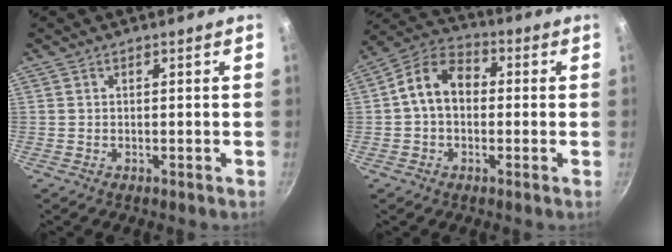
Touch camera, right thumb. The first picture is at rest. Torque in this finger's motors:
{"motor_torque": [-0.85, 0.99, 1.08, -0.02, 0.20]}